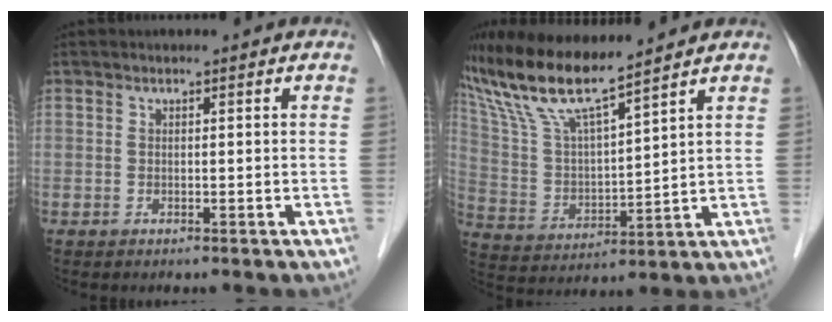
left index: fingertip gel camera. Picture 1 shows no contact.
{"total": 13.6, "force": [11.3, 0.4, 7.5], "torque": [-0.162, 0.009, 0.223]}